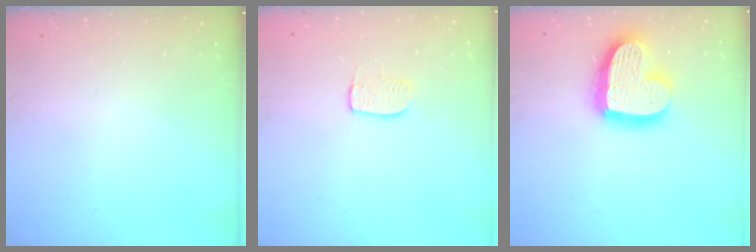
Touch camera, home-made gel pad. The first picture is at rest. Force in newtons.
{"total": 6.3, "press": 6.3, "slide": 0.1}
{"total": 17.7, "press": 17.6, "slide": 1.6}